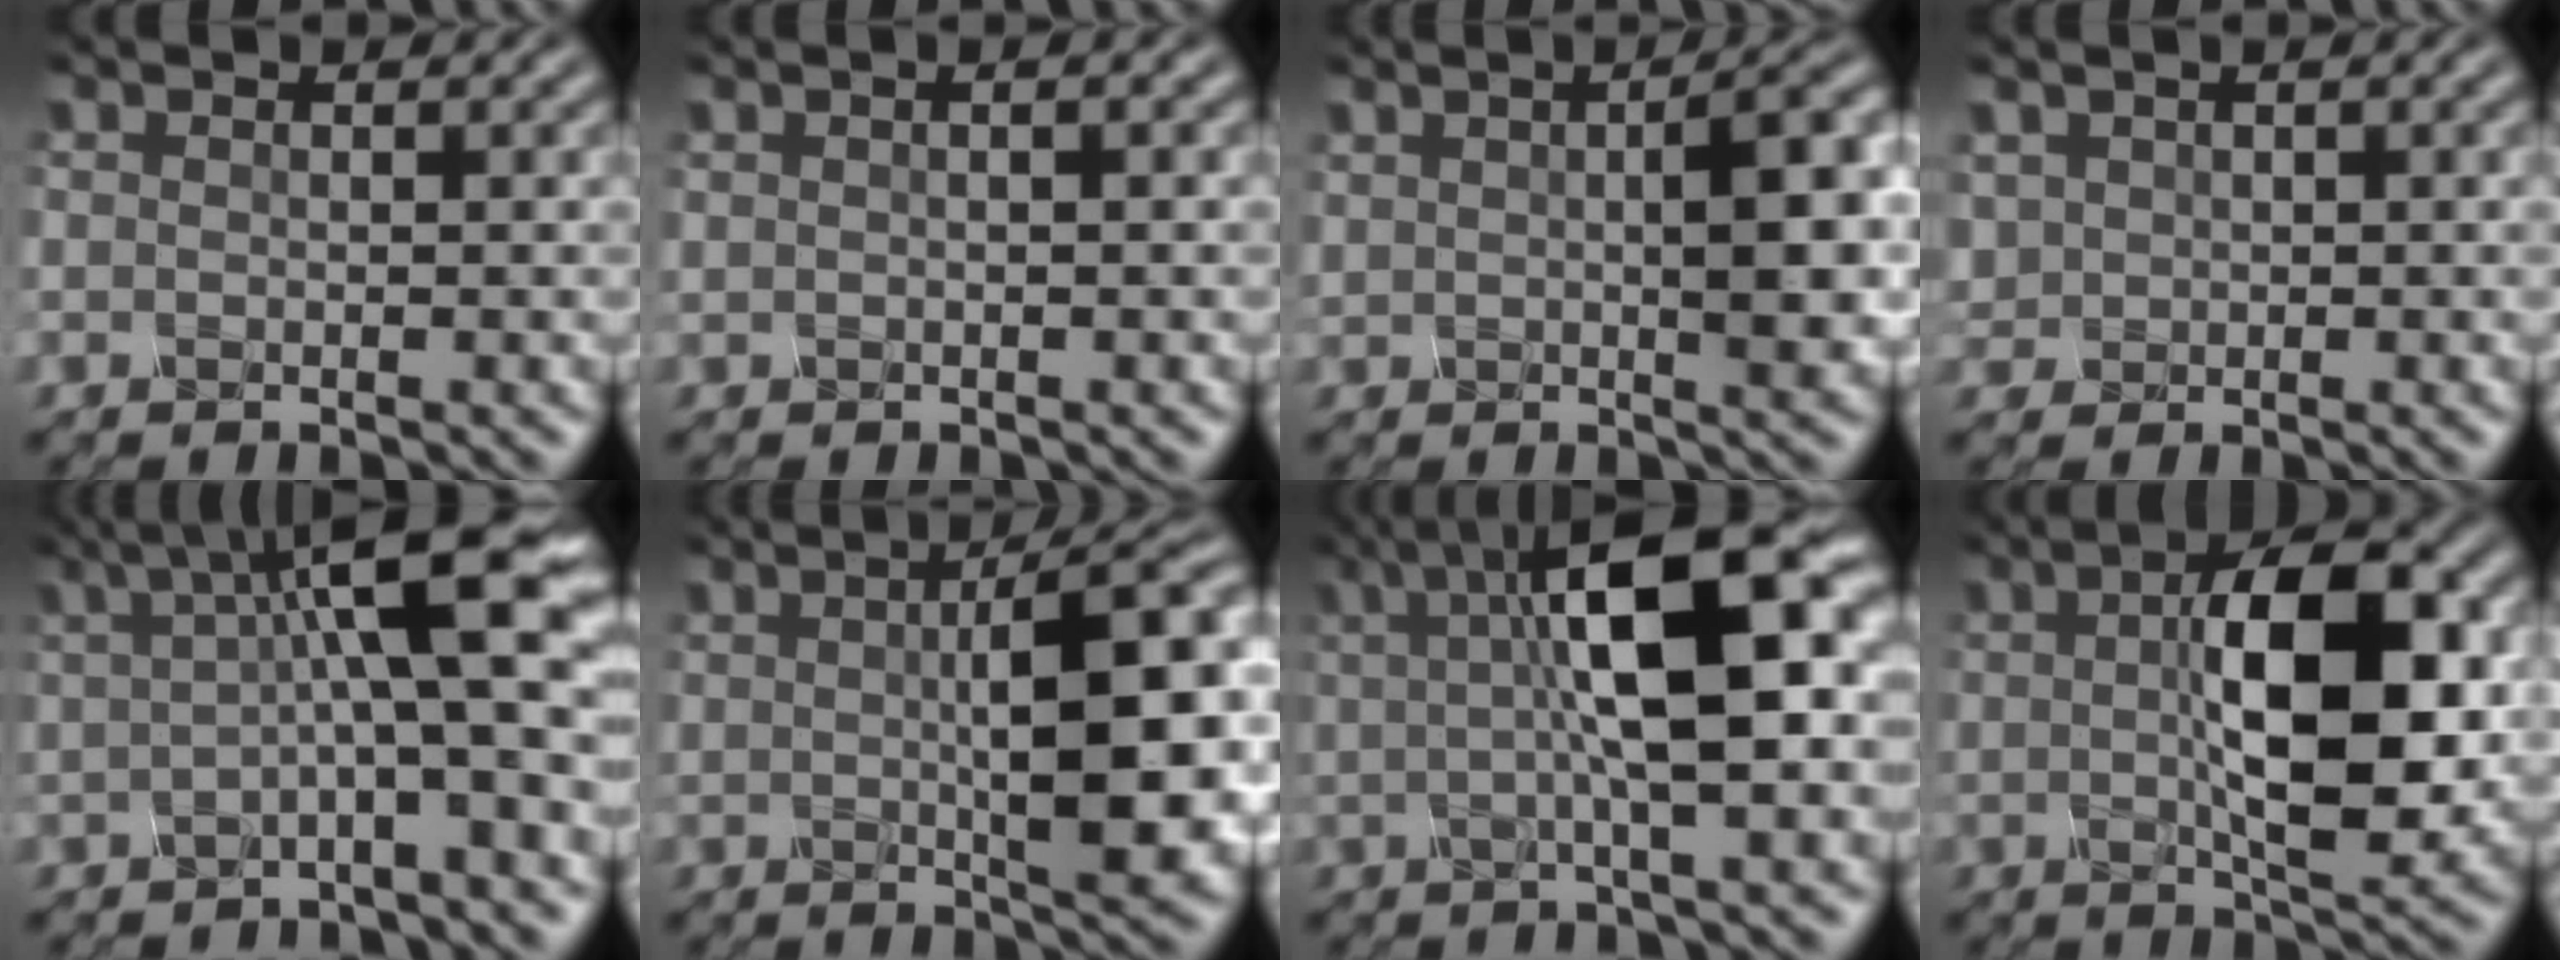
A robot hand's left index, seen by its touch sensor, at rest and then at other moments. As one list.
[{"total": 1.3, "force": [0.6, 0.4, 1.0], "torque": [-0.011, -0.002, 0.004]}, {"total": 6.3, "force": [1.2, 2.0, 5.9], "torque": [-0.081, 0.010, 0.019]}, {"total": 1.4, "force": [0.7, 1.2, 0.2], "torque": [-0.006, -0.002, 0.014]}, {"total": 9.6, "force": [2.0, 2.0, 9.2], "torque": [-0.125, 0.020, 0.022]}, {"total": 10.6, "force": [1.3, 3.2, 10.1], "torque": [-0.130, 0.007, 0.022]}, {"total": 10.9, "force": [2.4, 2.8, 10.3], "torque": [-0.147, 0.018, 0.036]}, {"total": 10.3, "force": [1.3, 3.9, 9.4], "torque": [-0.143, 0.007, 0.019]}]